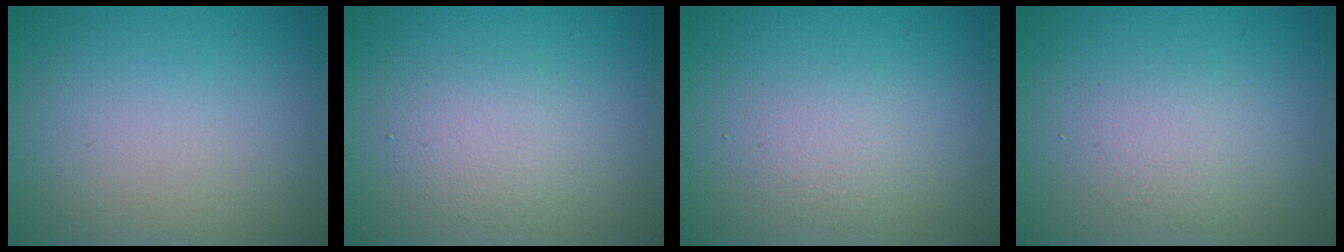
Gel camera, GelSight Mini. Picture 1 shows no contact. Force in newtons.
{"total": 2.3, "press": 2.3, "slide": 0.1}
{"total": 1.6, "press": 1.6, "slide": 0.0}
{"total": 1.9, "press": 1.9, "slide": 0.0}